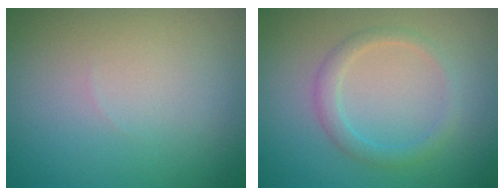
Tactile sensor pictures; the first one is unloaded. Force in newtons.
{"total": 2.0, "press": 2.0, "slide": 0.1}